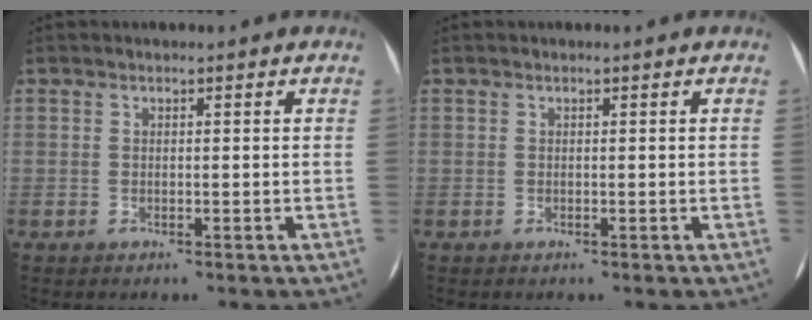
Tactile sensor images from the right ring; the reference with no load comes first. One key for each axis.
{"total": 0.0}